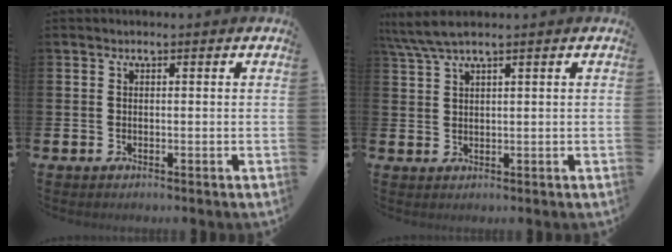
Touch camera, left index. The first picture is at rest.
{"total": 4.0, "force": [3.2, 0.3, 2.5], "torque": [-0.052, -0.005, 0.058]}